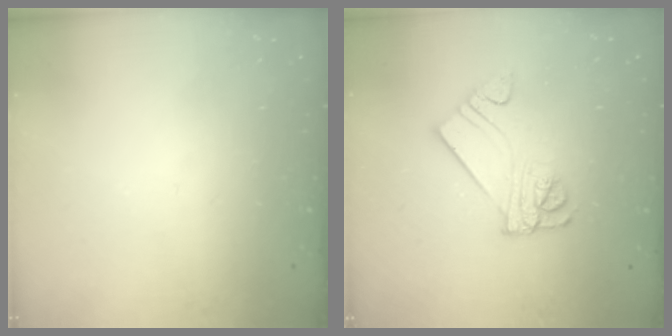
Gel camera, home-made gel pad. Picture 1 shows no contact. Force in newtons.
{"total": 9.3, "press": 9.3, "slide": 0.9}